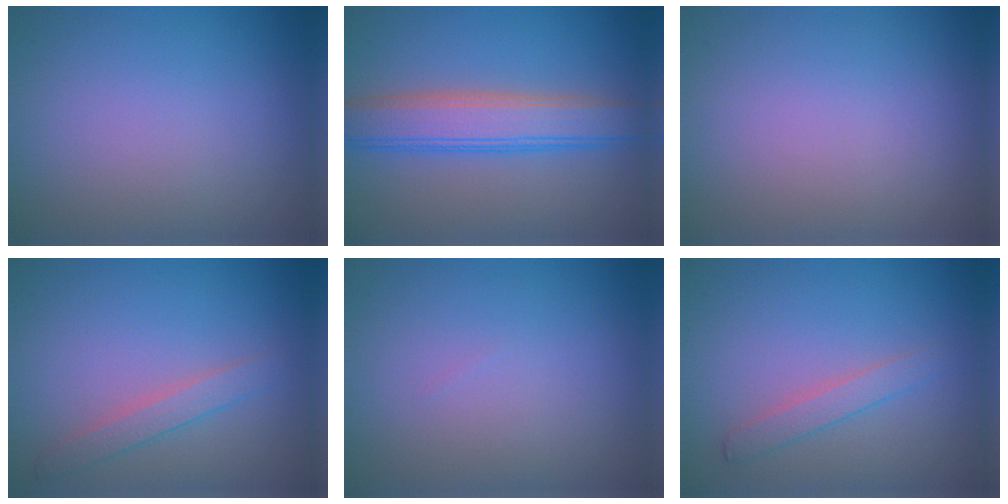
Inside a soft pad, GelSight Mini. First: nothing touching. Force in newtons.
{"total": 5.4, "press": 5.4, "slide": 0.2}
{"total": 0.0}
{"total": 1.8, "press": 1.8, "slide": 0.1}
{"total": 0.0}
{"total": 1.7, "press": 1.7, "slide": 0.1}